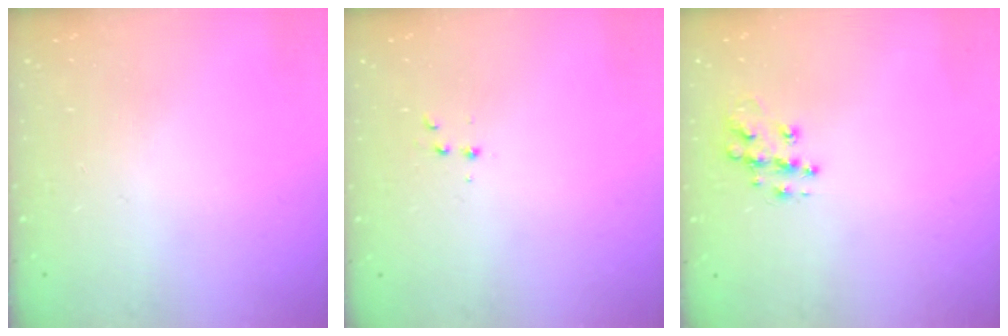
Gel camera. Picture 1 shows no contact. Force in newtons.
{"total": 2.9, "press": 2.7, "slide": 1.1}
{"total": 10.2, "press": 10.2, "slide": 0.7}